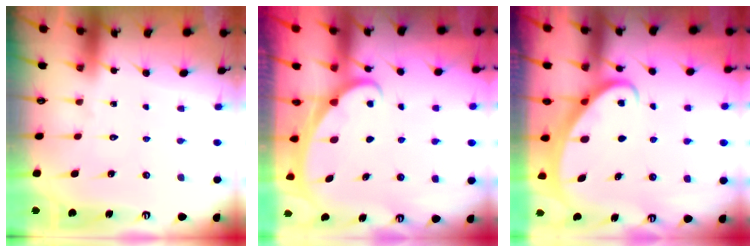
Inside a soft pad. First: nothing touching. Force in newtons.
{"total": 1.5, "press": 1.5, "slide": 0.1}
{"total": 2.3, "press": 2.3, "slide": 0.3}